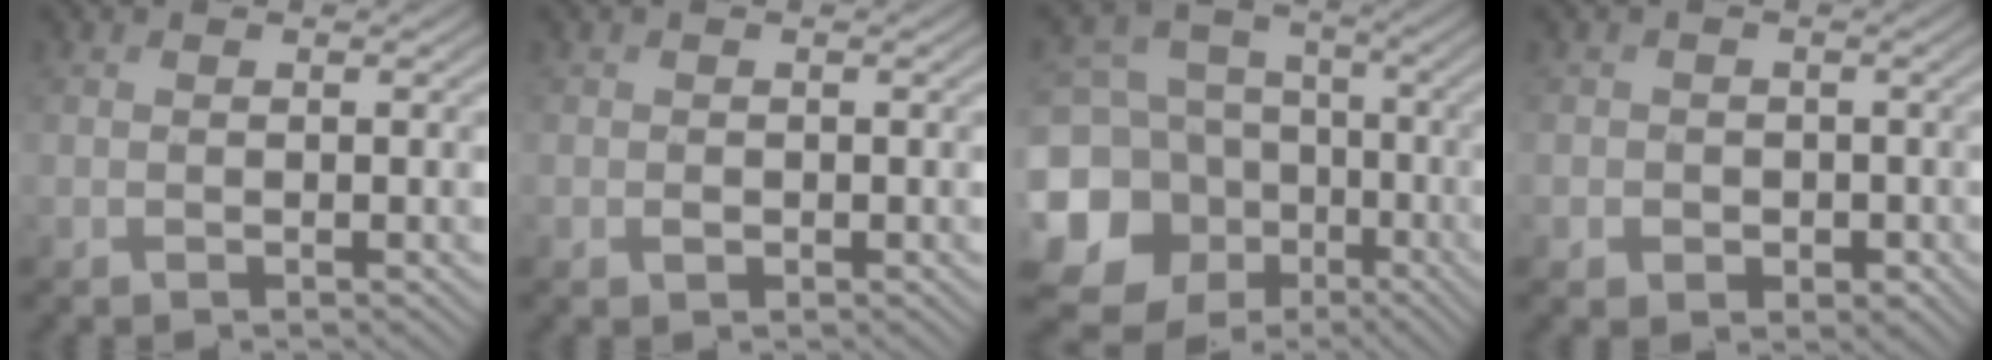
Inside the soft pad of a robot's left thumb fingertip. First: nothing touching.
{"total": 0.9, "force": [-0.1, 0.9, 0.3], "torque": [-0.005, -0.005, -0.005]}
{"total": 16.8, "force": [-4.4, 14.5, 7.2], "torque": [-0.250, -0.012, -0.069]}
{"total": 3.0, "force": [-0.5, 2.9, 0.5], "torque": [-0.008, -0.009, -0.017]}